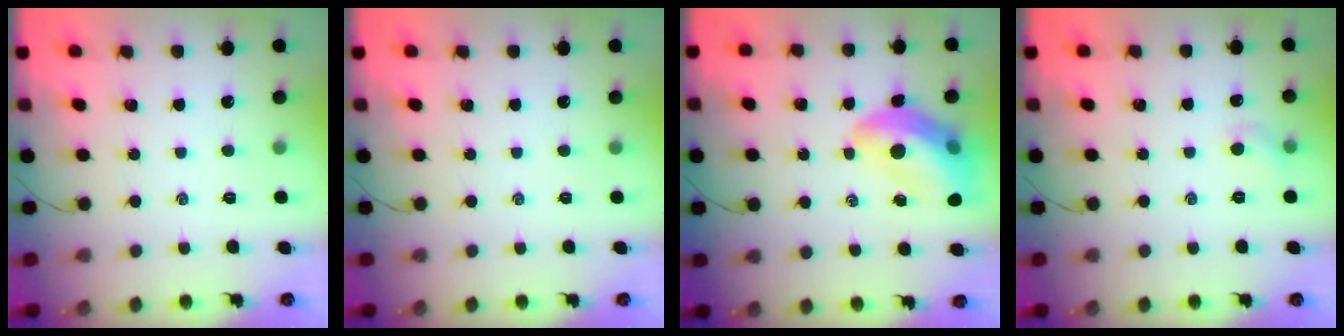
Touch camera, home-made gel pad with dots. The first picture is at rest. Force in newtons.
{"total": 0.0}
{"total": 14.2, "press": 13.7, "slide": 3.7}
{"total": 4.8, "press": 4.5, "slide": 1.5}